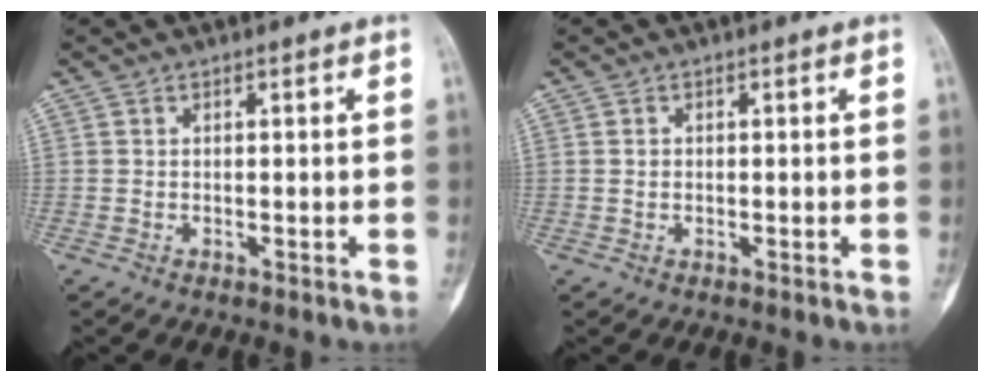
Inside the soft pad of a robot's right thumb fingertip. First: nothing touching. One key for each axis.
{"total": 0.8, "fx": -0.1, "fy": 0.7, "fz": 0.4, "tx": -0.004, "ty": 0.003, "tz": -0.004}